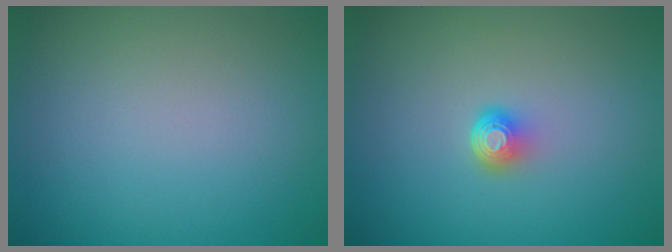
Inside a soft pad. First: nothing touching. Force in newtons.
{"total": 1.9, "press": 1.3, "slide": 1.4}